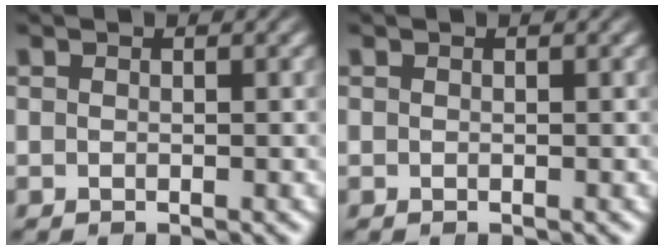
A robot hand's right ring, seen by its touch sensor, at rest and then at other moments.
{"total": 0.0}